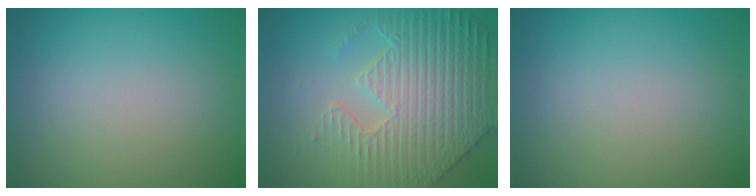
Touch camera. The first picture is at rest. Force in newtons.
{"total": 7.1, "press": 5.8, "slide": 4.0}
{"total": 0.0}